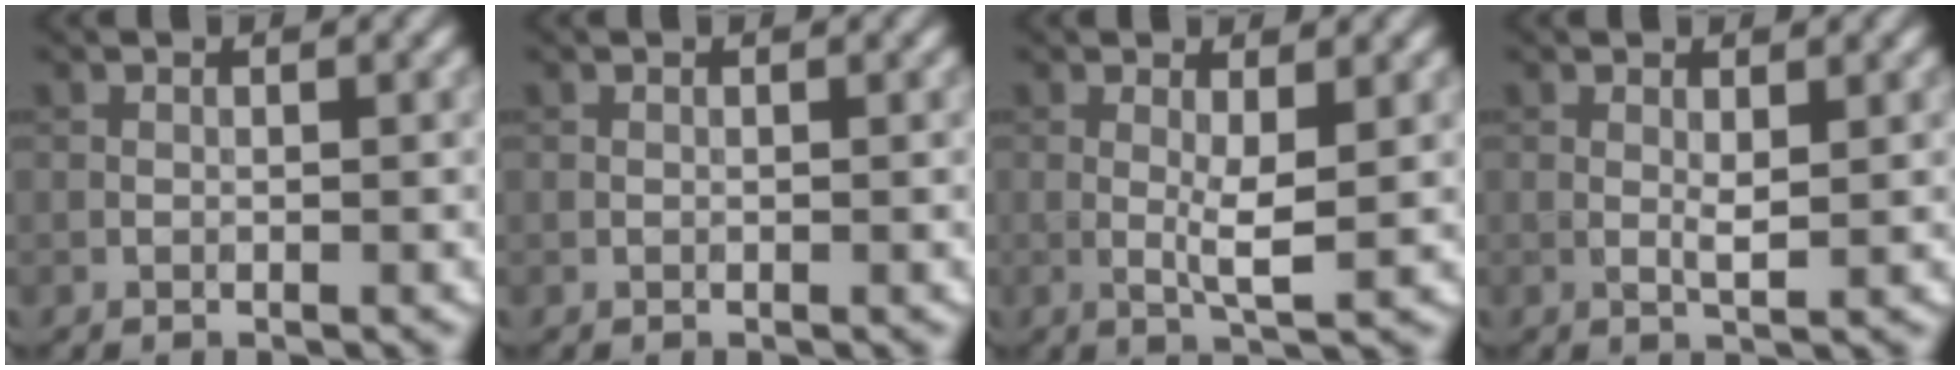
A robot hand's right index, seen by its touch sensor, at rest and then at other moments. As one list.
[{"total": 0.0}, {"total": 2.4, "force": [0.3, 0.3, 2.4], "torque": [-0.046, -0.007, 0.007]}, {"total": 1.0, "force": [0.4, 0.2, 0.9], "torque": [-0.021, -0.001, 0.008]}]